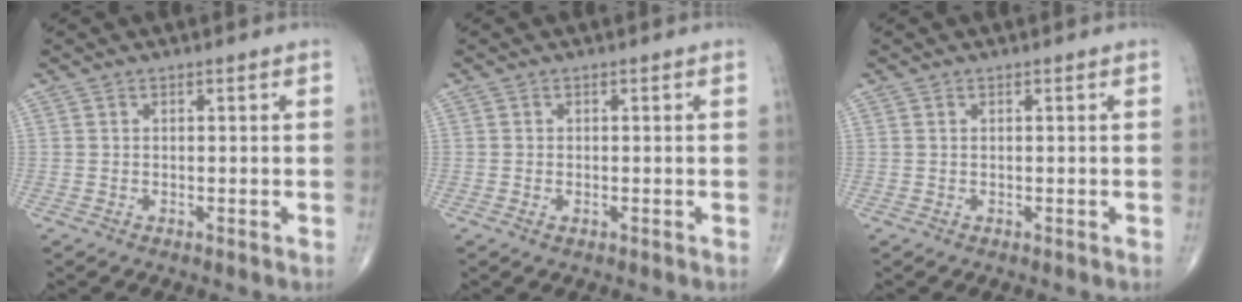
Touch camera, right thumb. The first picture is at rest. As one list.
[{"total": 0.8, "force": [-0.3, 0.5, 0.6], "torque": [-0.012, 0.004, -0.003]}, {"total": 0.0}]